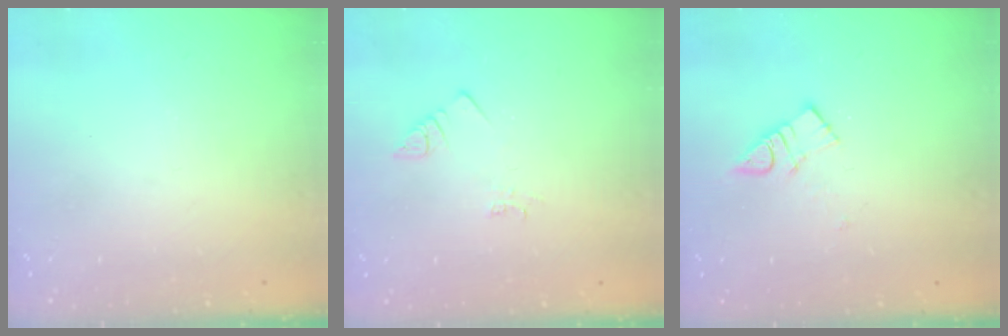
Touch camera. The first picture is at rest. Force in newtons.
{"total": 2.2, "press": 2.2, "slide": 0.6}
{"total": 6.6, "press": 6.6, "slide": 0.1}